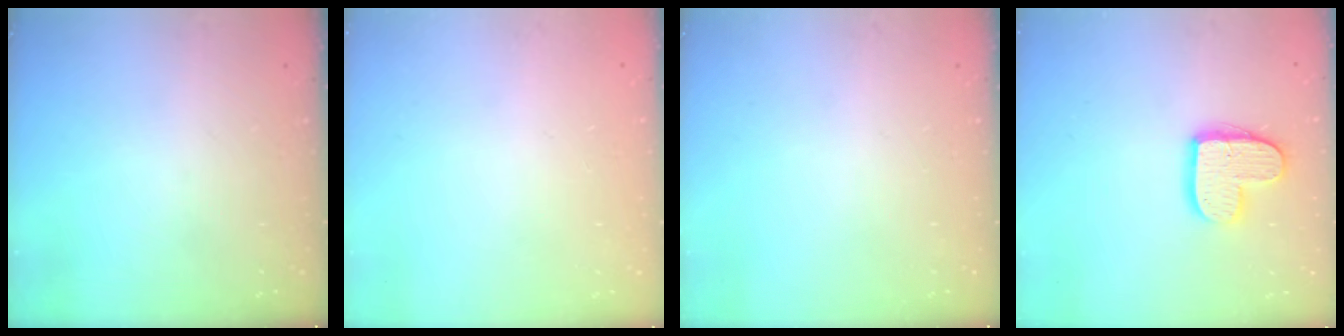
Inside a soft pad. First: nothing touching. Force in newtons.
{"total": 0.0}
{"total": 0.0}
{"total": 12.9, "press": 12.9, "slide": 0.9}